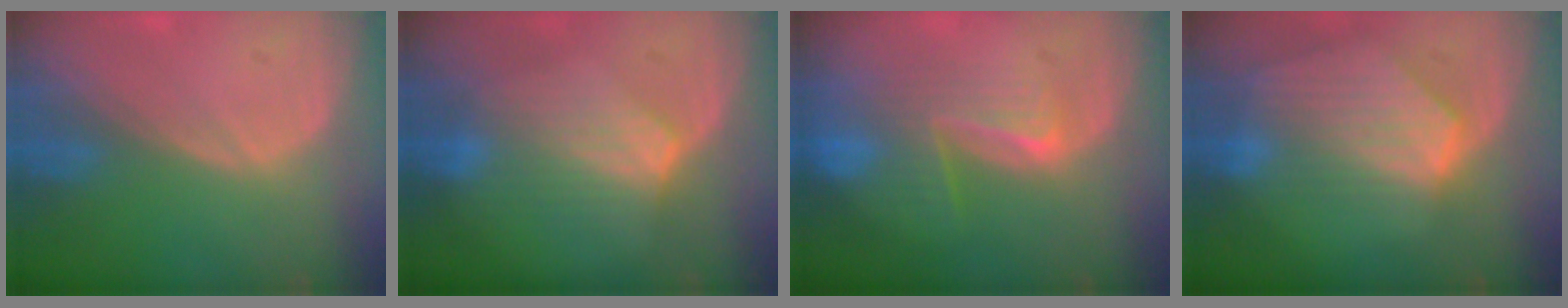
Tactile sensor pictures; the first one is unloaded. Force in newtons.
{"total": 7.2, "press": 6.5, "slide": 3.1}
{"total": 8.1, "press": 7.0, "slide": 4.1}
{"total": 9.2, "press": 8.0, "slide": 4.5}